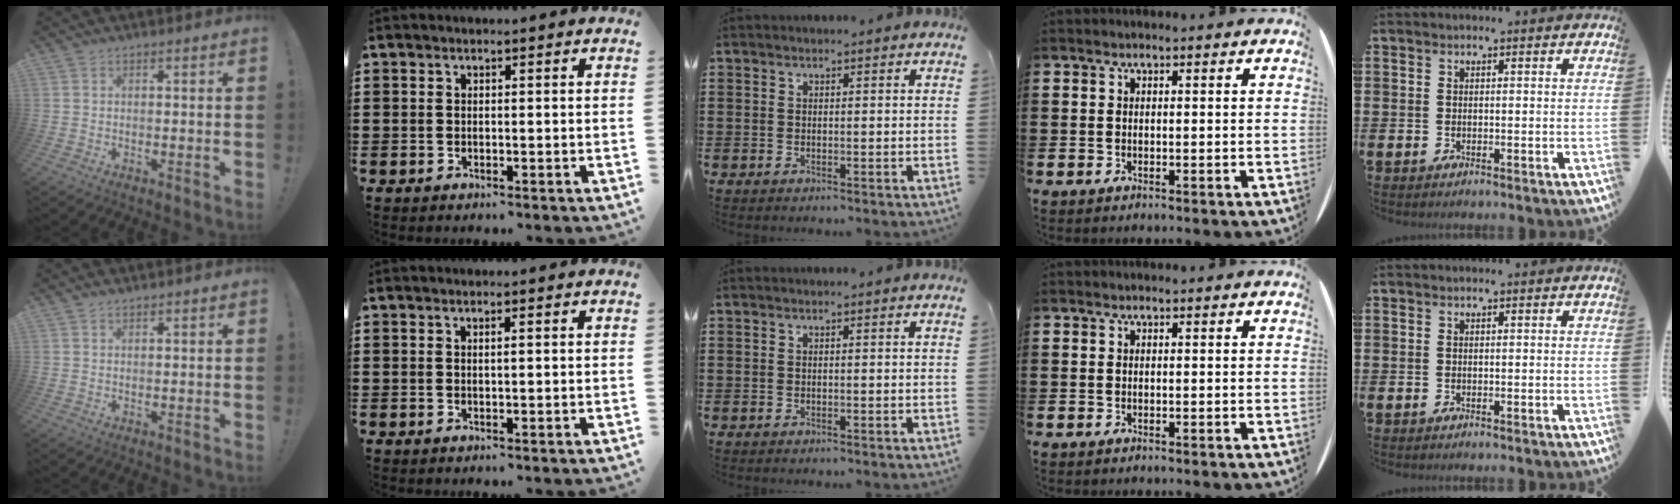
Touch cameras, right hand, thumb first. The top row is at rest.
{"thumb": {"total": 1.0, "force": [0.9, 0.1, 0.1], "torque": [-0.002, 0.000, 0.018]}, "index": {"total": 0.9, "force": [0.3, 0.1, 0.8], "torque": [-0.016, 0.000, 0.004]}}